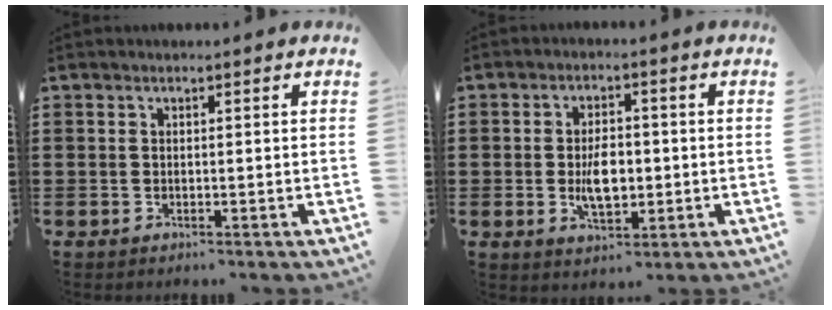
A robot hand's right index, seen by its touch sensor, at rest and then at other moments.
{"total": 5.8, "force": [-0.7, 3.1, 4.9], "torque": [-0.088, 0.000, -0.015]}